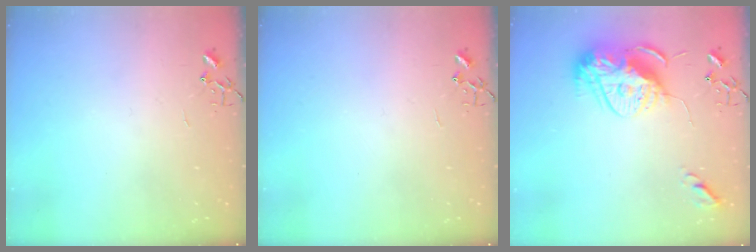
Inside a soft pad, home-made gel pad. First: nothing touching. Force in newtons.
{"total": 0.0}
{"total": 16.2, "press": 16.1, "slide": 1.4}